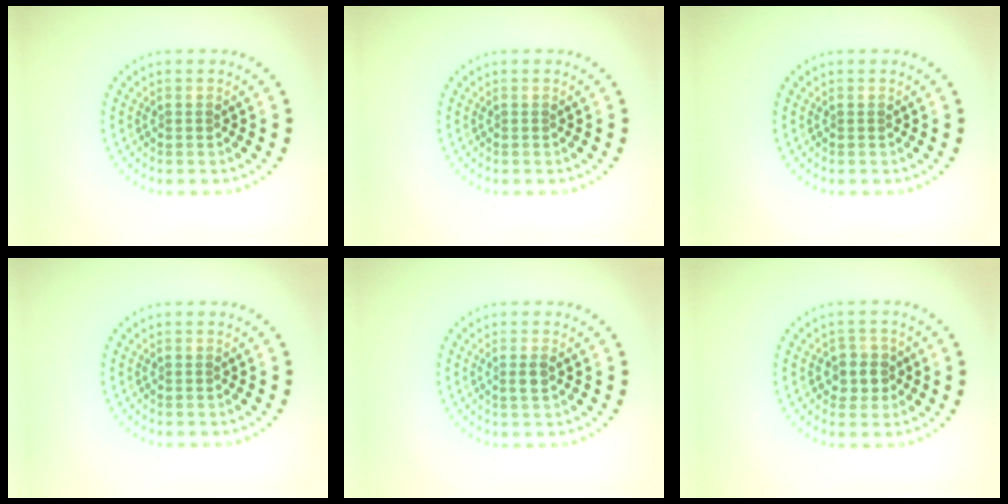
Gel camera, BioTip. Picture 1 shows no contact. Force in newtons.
{"total": 0.0}
{"total": 0.0}
{"total": 0.0}
{"total": 1.2, "press": 1.1, "slide": 0.6}
{"total": 2.5, "press": 2.2, "slide": 1.1}